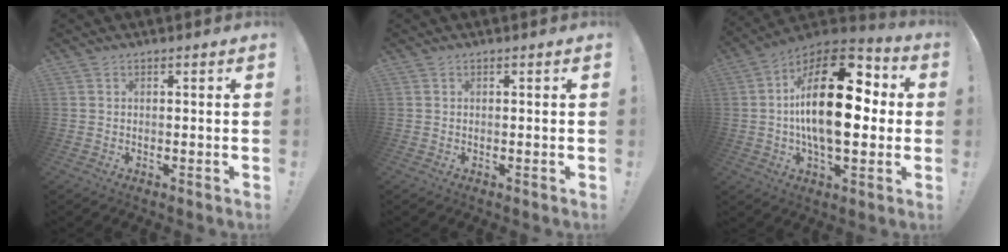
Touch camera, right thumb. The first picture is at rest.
{"total": 0.0}
{"total": 25.6, "force": [1.3, 12.5, 22.3], "torque": [-0.375, 0.001, 0.015]}